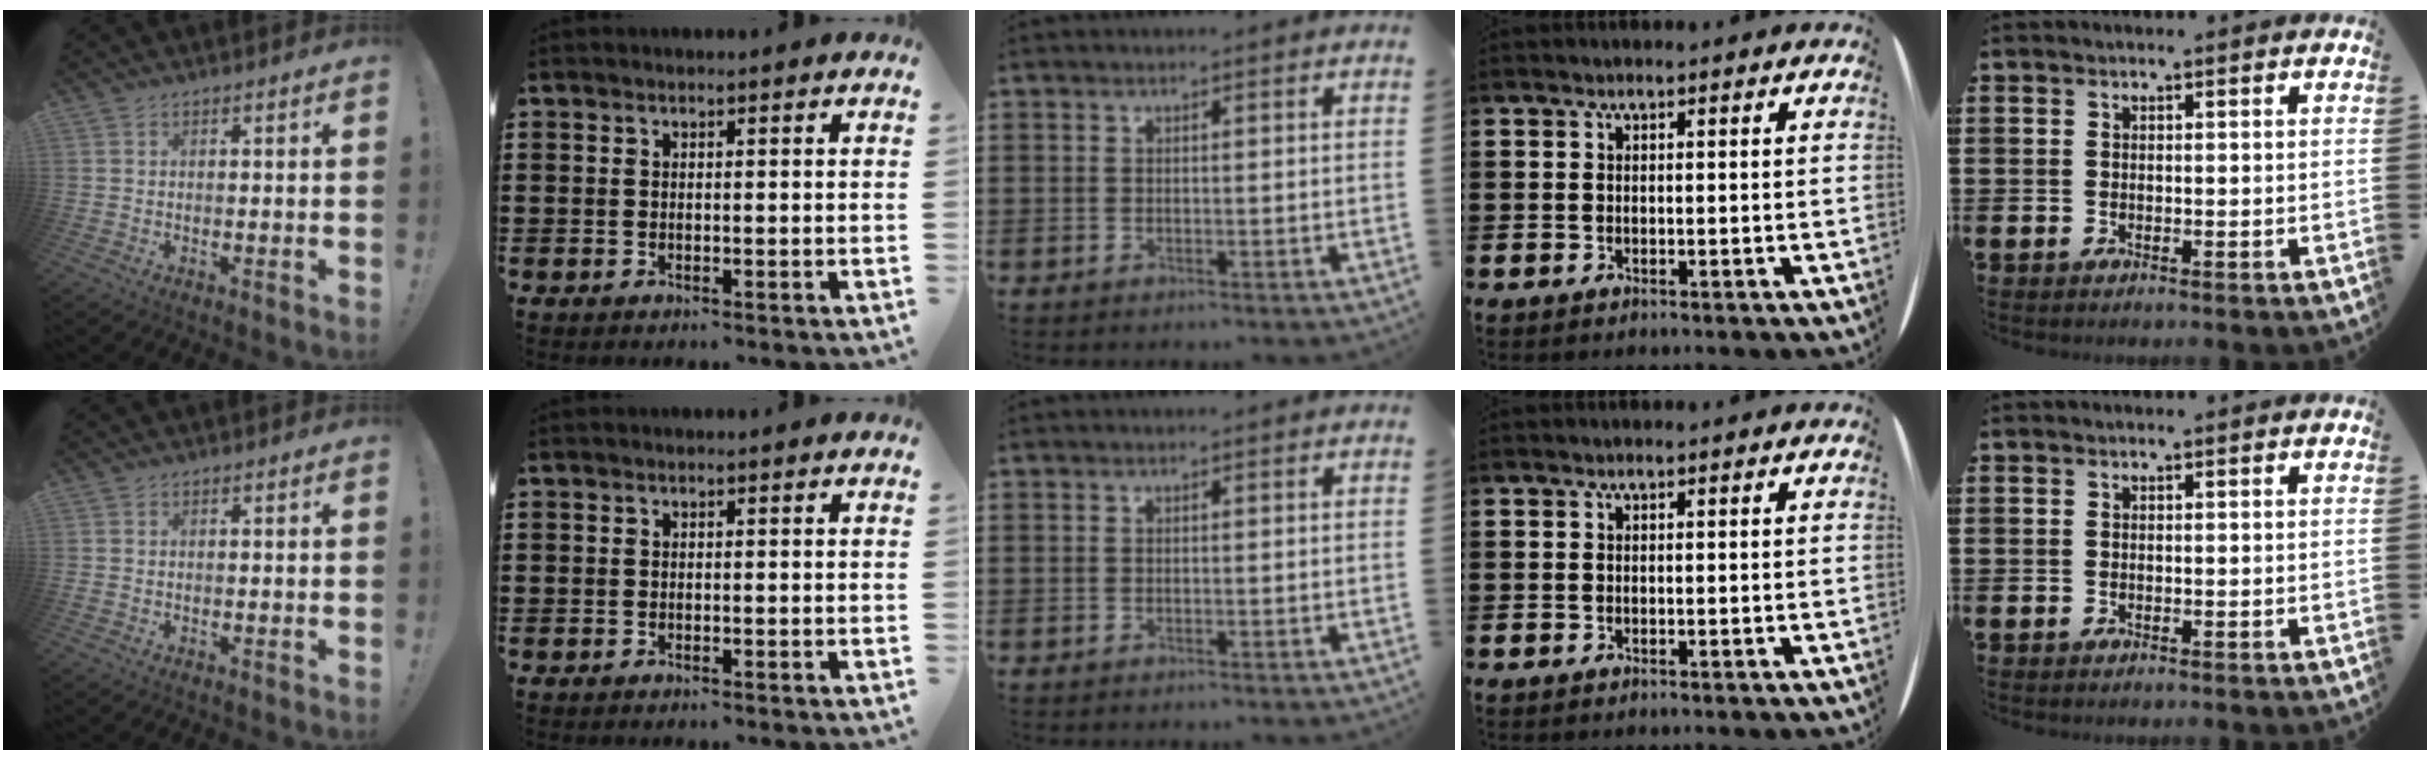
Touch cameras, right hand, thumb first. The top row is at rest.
{}